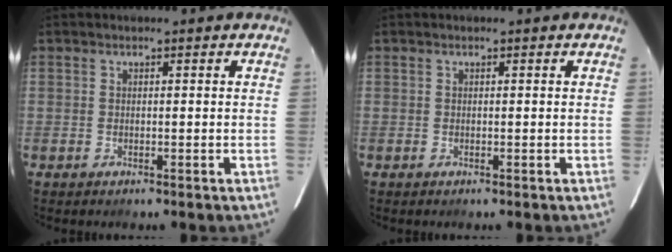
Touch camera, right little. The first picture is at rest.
{"total": 0.0}